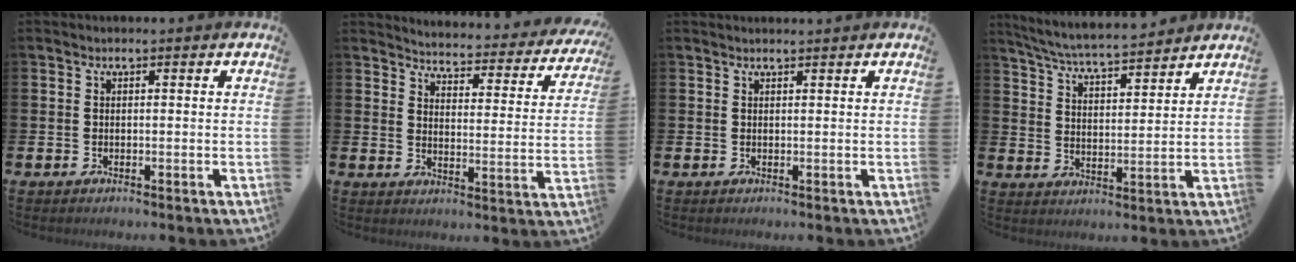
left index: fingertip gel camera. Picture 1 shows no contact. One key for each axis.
{"total": 3.8, "fx": 3.7, "fy": 0.6, "fz": 0.4, "tx": -0.023, "ty": -0.042, "tz": 0.054}
{"total": 0.6, "fx": 0.6, "fy": -0.1, "fz": 0.0, "tx": 0.000, "ty": -0.001, "tz": 0.013}
{"total": 6.1, "fx": 5.9, "fy": 0.2, "fz": 1.4, "tx": -0.056, "ty": -0.039, "tz": 0.104}